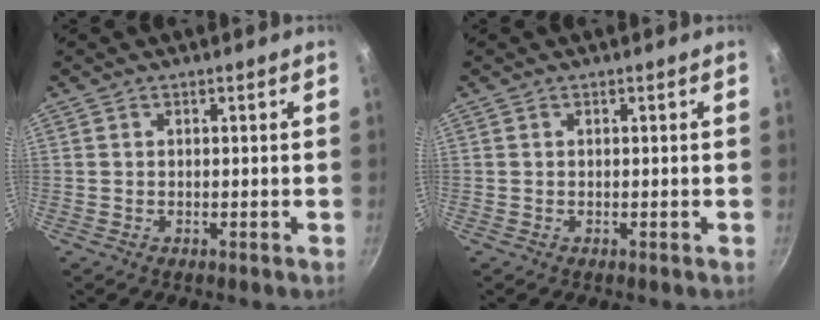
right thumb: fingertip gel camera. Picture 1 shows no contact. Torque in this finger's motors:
{"motor_torque": [-0.01, 0.00, 0.06, -0.07, 0.02]}